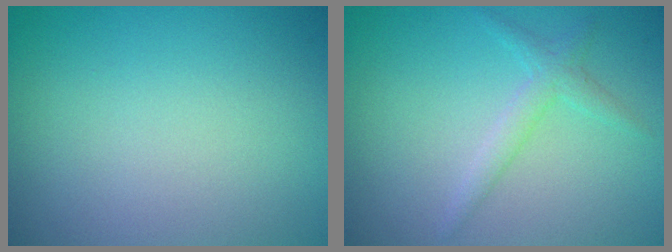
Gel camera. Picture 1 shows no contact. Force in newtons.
{"total": 1.7, "press": 1.7, "slide": 0.1}